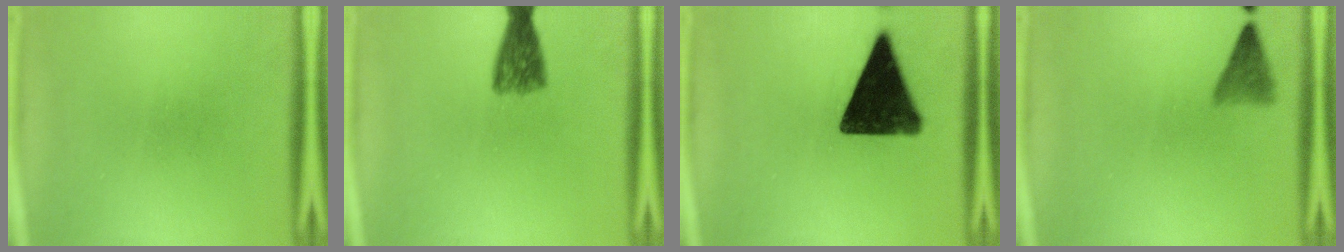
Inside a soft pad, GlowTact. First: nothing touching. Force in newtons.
{"total": 5.1}
{"total": 15.7}
{"total": 2.8}